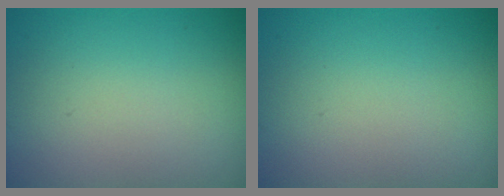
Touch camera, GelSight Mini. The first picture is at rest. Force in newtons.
{"total": 0.0}